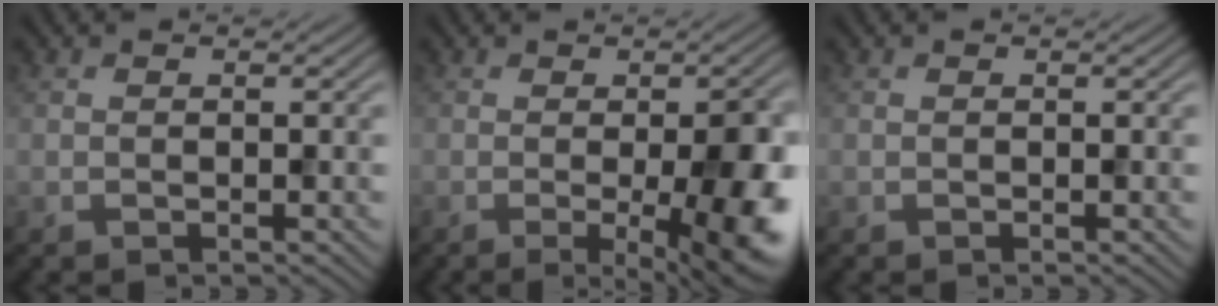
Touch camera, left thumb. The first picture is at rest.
{"total": 9.9, "force": [-2.1, 2.6, 9.4], "torque": [-0.123, -0.009, -0.019]}
{"total": 0.0}